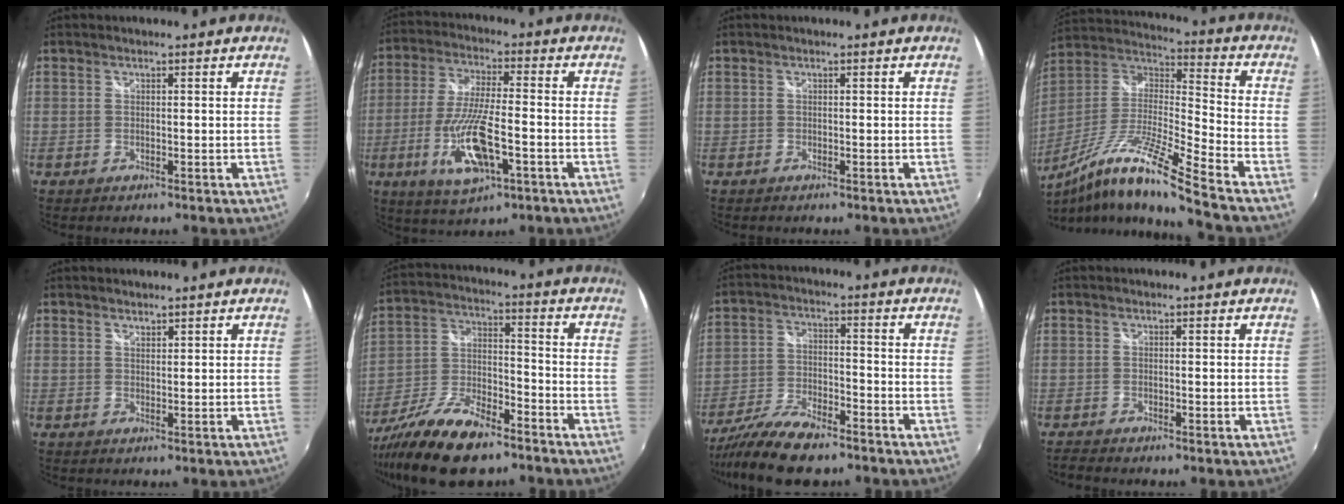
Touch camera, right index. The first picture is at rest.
{"total": 14.3, "force": [-5.1, 4.2, 12.7], "torque": [-0.266, -0.018, -0.092]}
{"total": 0.0}
{"total": 18.8, "force": [-11.9, 0.0, 14.5], "torque": [-0.252, -0.038, -0.224]}
{"total": 1.3, "force": [1.3, 0.3, 0.1], "torque": [0.001, 0.000, 0.022]}
{"total": 16.1, "force": [-11.1, 6.1, 9.9], "torque": [-0.210, -0.025, -0.205]}
{"total": 12.5, "force": [-10.0, 3.6, 6.6], "torque": [-0.147, -0.025, -0.183]}
{"total": 1.2, "force": [-1.1, 0.3, 0.1], "torque": [-0.007, -0.003, -0.025]}